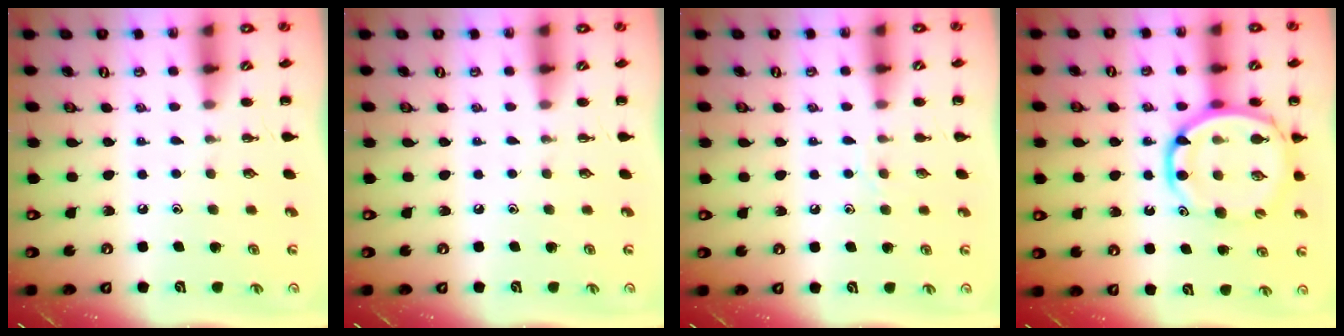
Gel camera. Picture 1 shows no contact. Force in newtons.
{"total": 0.0}
{"total": 6.2, "press": 6.0, "slide": 1.2}
{"total": 14.6, "press": 14.1, "slide": 3.9}